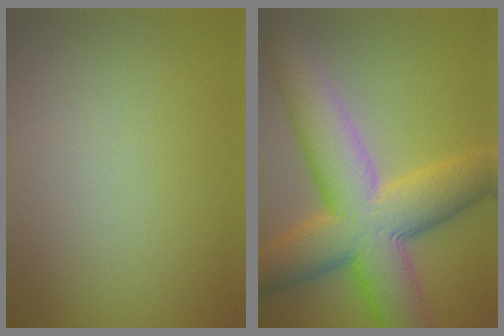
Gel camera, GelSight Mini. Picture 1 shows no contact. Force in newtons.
{"total": 12.5, "press": 12.5, "slide": 0.8}